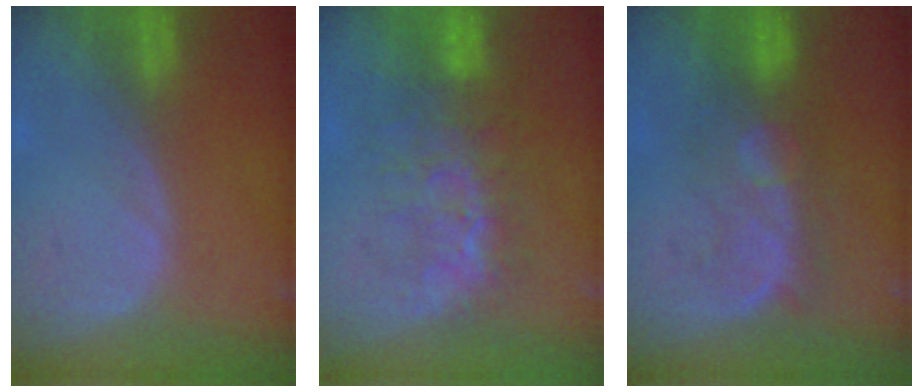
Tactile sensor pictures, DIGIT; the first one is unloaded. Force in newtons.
{"total": 8.2, "press": 8.0, "slide": 1.9}
{"total": 7.5, "press": 7.2, "slide": 2.1}